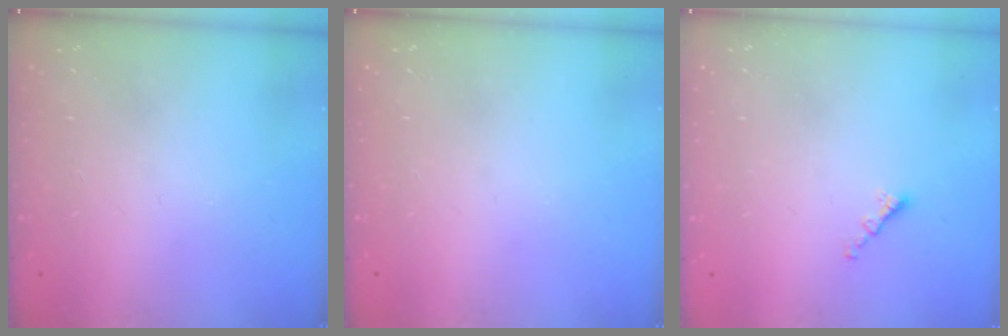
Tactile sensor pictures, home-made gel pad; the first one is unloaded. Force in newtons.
{"total": 0.0}
{"total": 1.4, "press": 1.2, "slide": 0.6}